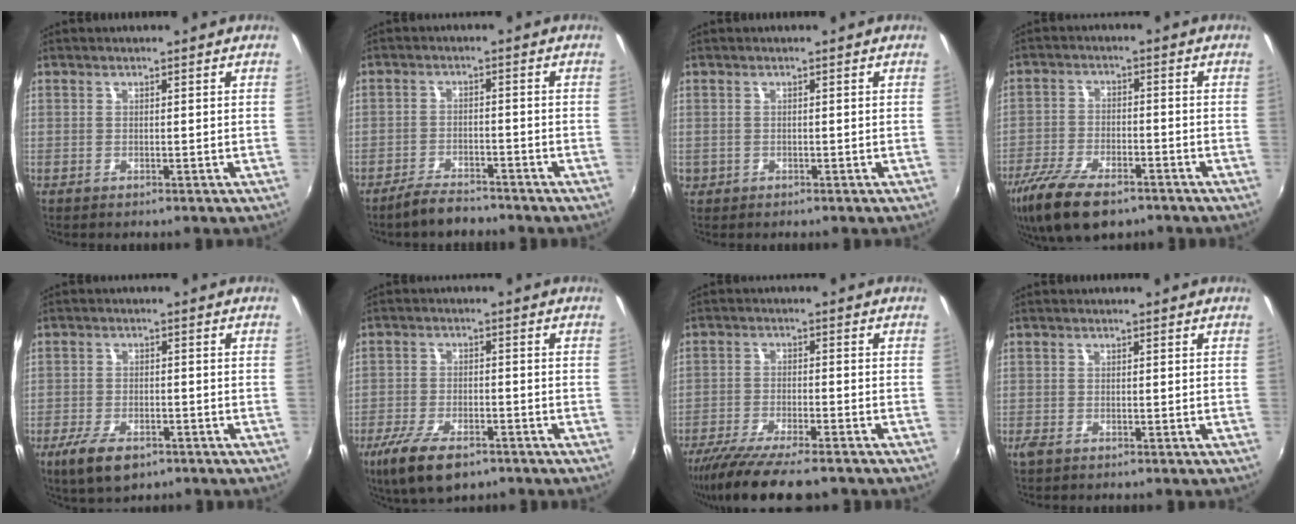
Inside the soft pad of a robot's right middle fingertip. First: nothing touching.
{"total": 5.1, "force": [-4.5, 1.5, 1.7], "torque": [-0.052, 0.000, -0.077]}
{"total": 1.0, "force": [-0.3, 0.9, 0.2], "torque": [-0.006, -0.003, -0.004]}
{"total": 13.3, "force": [-9.2, 5.2, 8.0], "torque": [-0.184, -0.033, -0.168]}
{"total": 8.0, "force": [-5.0, 3.5, 5.1], "torque": [-0.122, -0.021, -0.086]}
{"total": 11.1, "force": [-7.2, 4.2, 7.2], "torque": [-0.166, -0.032, -0.128]}
{"total": 13.8, "force": [-11.2, 2.4, 7.6], "torque": [-0.158, -0.042, -0.185]}
{"total": 1.6, "force": [-1.1, 0.8, 0.9], "torque": [-0.020, -0.005, -0.022]}